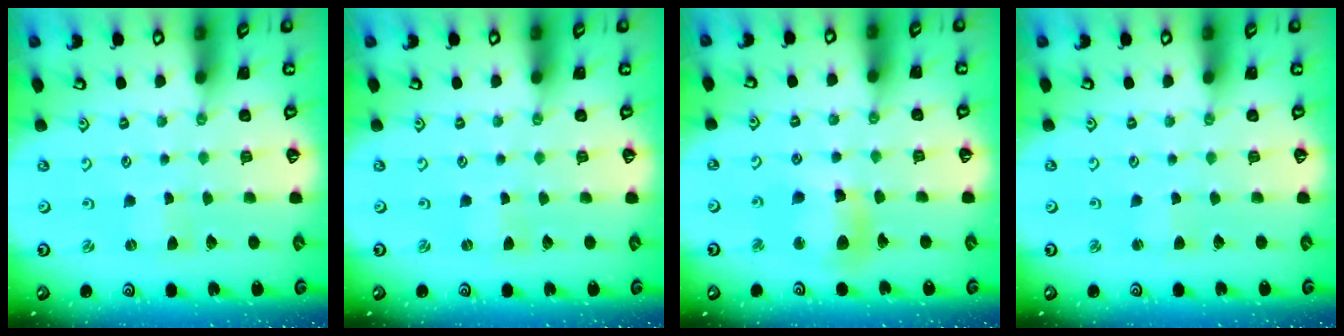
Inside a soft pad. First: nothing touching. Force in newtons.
{"total": 0.0}
{"total": 12.3, "press": 12.2, "slide": 1.9}
{"total": 1.8, "press": 1.8, "slide": 0.2}